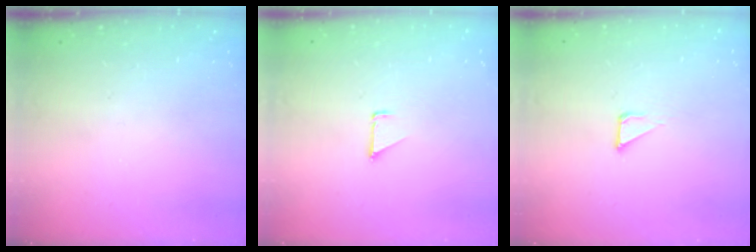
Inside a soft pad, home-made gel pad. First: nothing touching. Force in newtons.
{"total": 0.7, "press": 0.7, "slide": 0.1}
{"total": 2.8, "press": 2.8, "slide": 0.1}